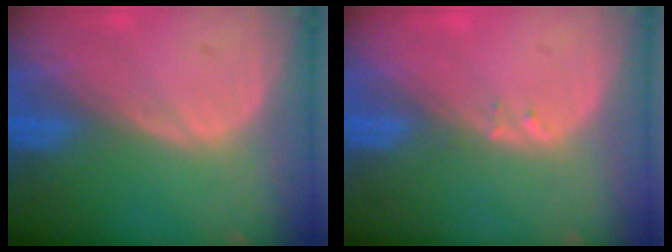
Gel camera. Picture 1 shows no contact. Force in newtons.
{"total": 0.6, "press": 0.6, "slide": 0.2}